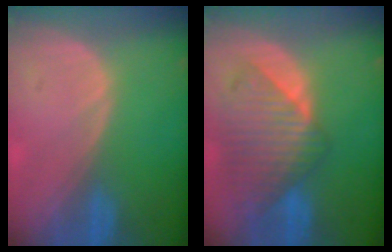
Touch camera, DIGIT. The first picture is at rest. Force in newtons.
{"total": 9.6, "press": 8.5, "slide": 4.5}